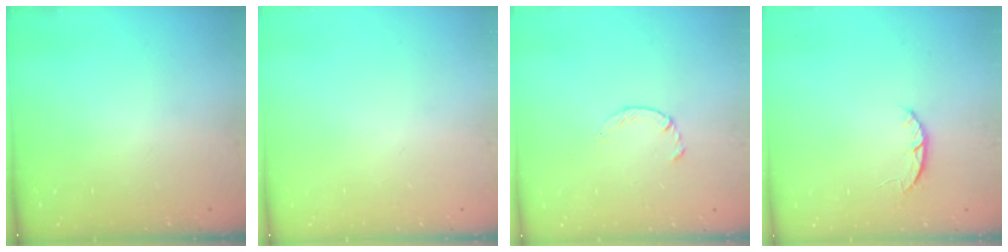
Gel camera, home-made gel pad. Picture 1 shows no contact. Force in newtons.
{"total": 0.0}
{"total": 1.8, "press": 1.7, "slide": 0.3}
{"total": 2.6, "press": 2.5, "slide": 0.4}